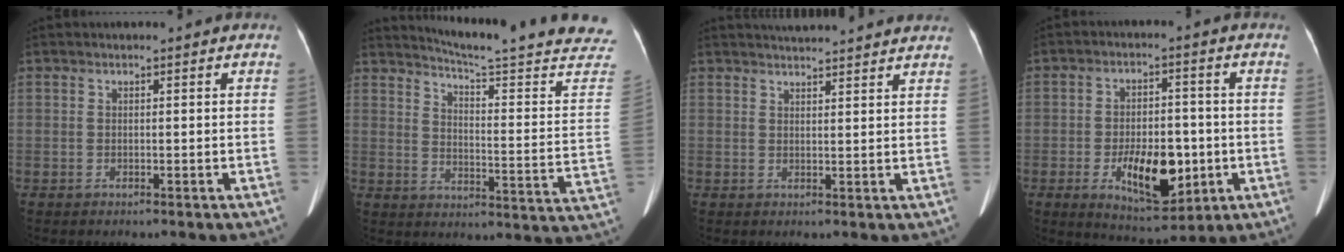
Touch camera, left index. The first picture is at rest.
{"total": 24.8, "force": [22.9, -0.5, 9.4], "torque": [-0.135, -0.121, 0.274]}
{"total": 10.0, "force": [9.5, 0.4, 3.2], "torque": [-0.046, 0.023, 0.113]}
{"total": 10.9, "force": [-3.1, 5.0, 9.1], "torque": [-0.154, -0.008, -0.038]}